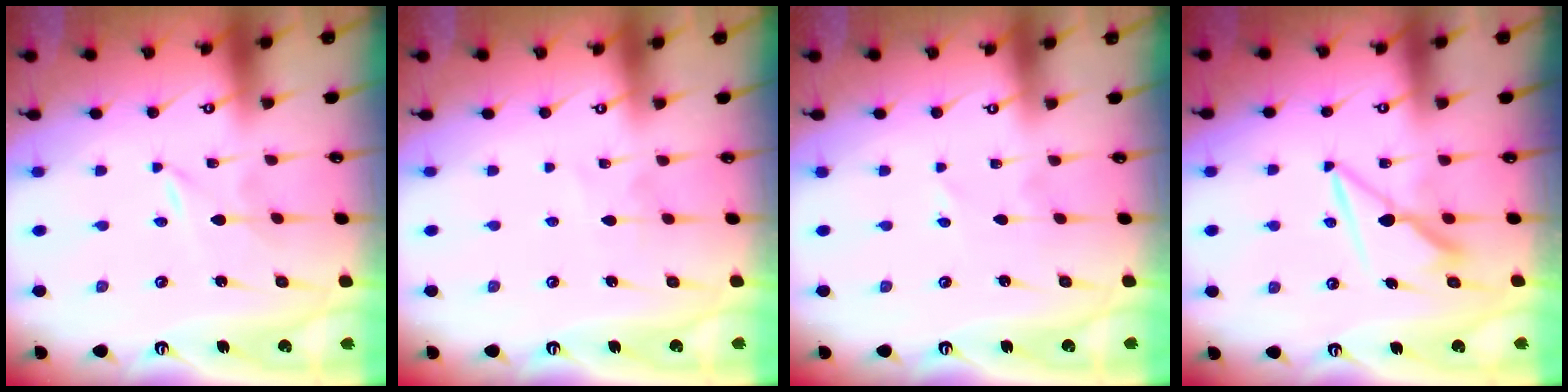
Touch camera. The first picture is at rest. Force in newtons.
{"total": 2.7, "press": 2.7, "slide": 0.3}
{"total": 1.7, "press": 1.6, "slide": 0.3}
{"total": 7.7, "press": 7.7, "slide": 0.3}